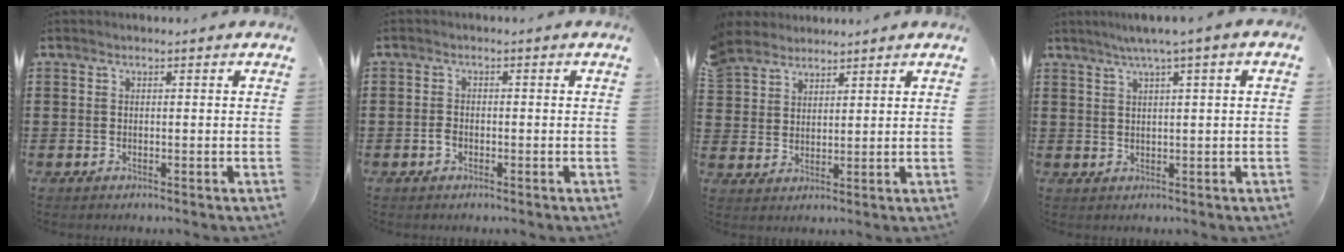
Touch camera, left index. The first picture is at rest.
{"total": 1.3, "force": [-0.6, 0.8, 0.8], "torque": [-0.025, -0.003, -0.013]}
{"total": 4.4, "force": [3.8, 2.2, -0.3], "torque": [-0.016, -0.005, 0.073]}
{"total": 2.7, "force": [1.3, -0.3, 2.4], "torque": [-0.047, -0.002, 0.020]}